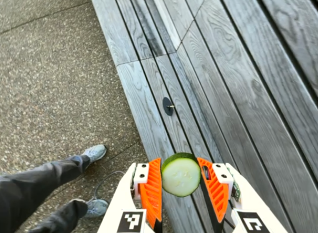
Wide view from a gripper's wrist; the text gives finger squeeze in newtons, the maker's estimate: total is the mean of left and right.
{"total": 12.2, "left": 12.8, "right": 11.5}